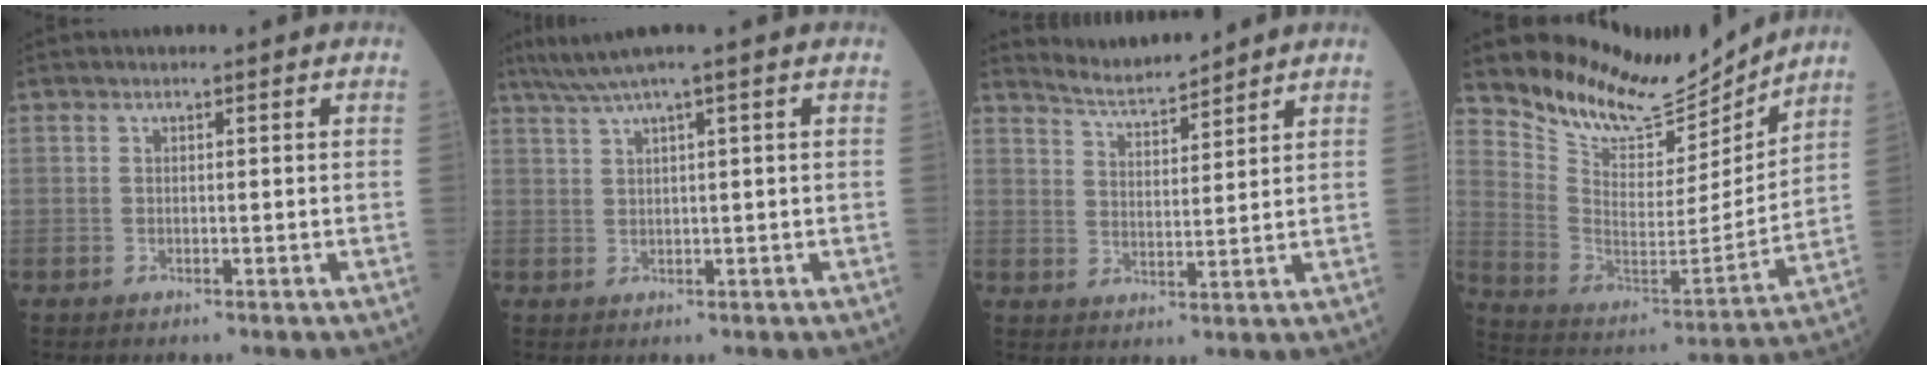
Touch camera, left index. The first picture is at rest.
{"total": 4.6, "force": [3.4, -1.2, 2.9], "torque": [-0.059, 0.022, 0.066]}
{"total": 5.8, "force": [5.7, 0.0, 0.8], "torque": [-0.023, 0.007, 0.109]}
{"total": 13.2, "force": [12.9, 2.6, 1.2], "torque": [-0.040, -0.034, 0.226]}